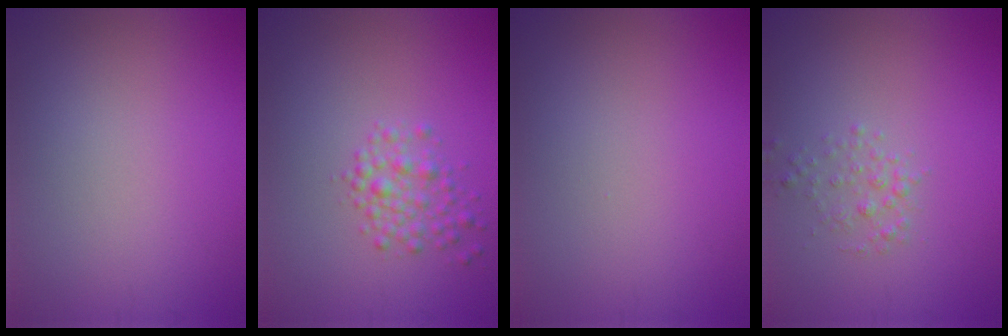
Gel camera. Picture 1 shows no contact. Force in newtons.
{"total": 2.4, "press": 2.4, "slide": 0.1}
{"total": 0.0}
{"total": 1.5, "press": 1.5, "slide": 0.0}